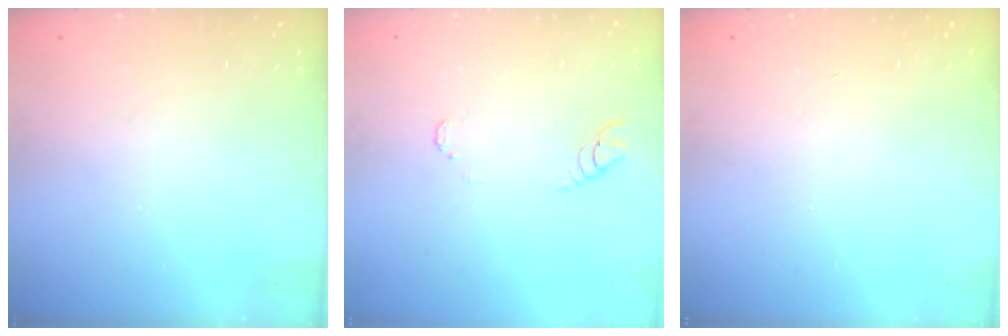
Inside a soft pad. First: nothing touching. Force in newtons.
{"total": 3.5, "press": 3.5, "slide": 0.2}
{"total": 0.0}